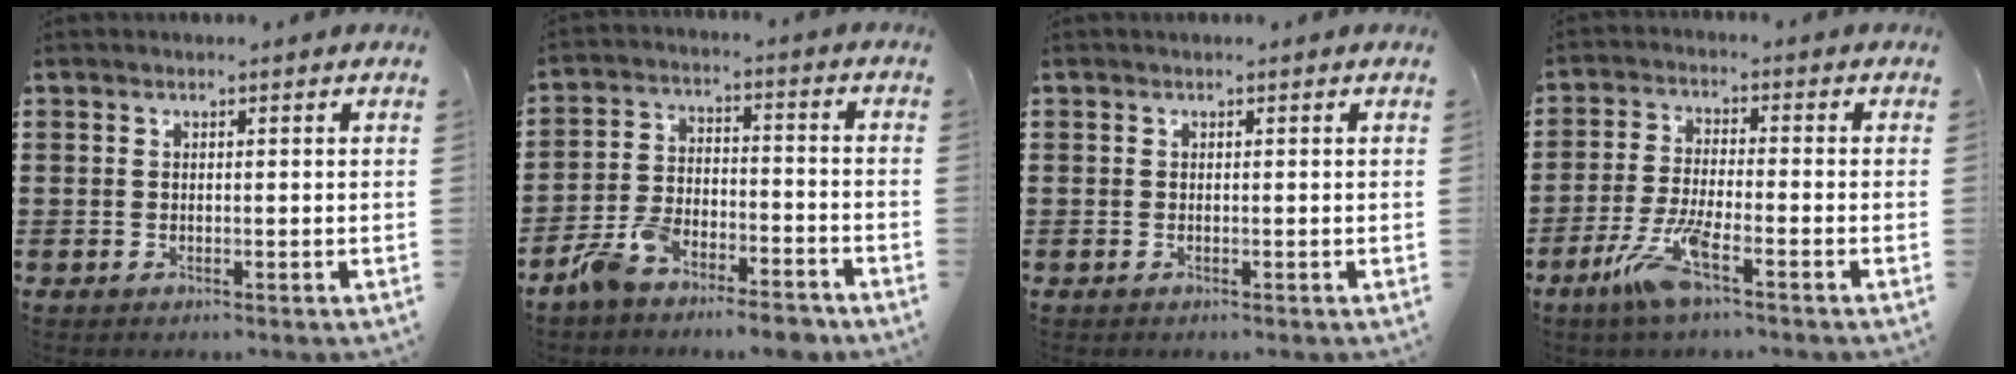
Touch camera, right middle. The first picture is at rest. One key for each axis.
{"total": 7.2, "fx": -6.4, "fy": 1.7, "fz": 2.8, "tx": -0.071, "ty": 0.009, "tz": -0.126}
{"total": 0.0}
{"total": 7.5, "fx": -4.2, "fy": 1.1, "fz": 6.1, "tx": -0.135, "ty": -0.012, "tz": -0.080}